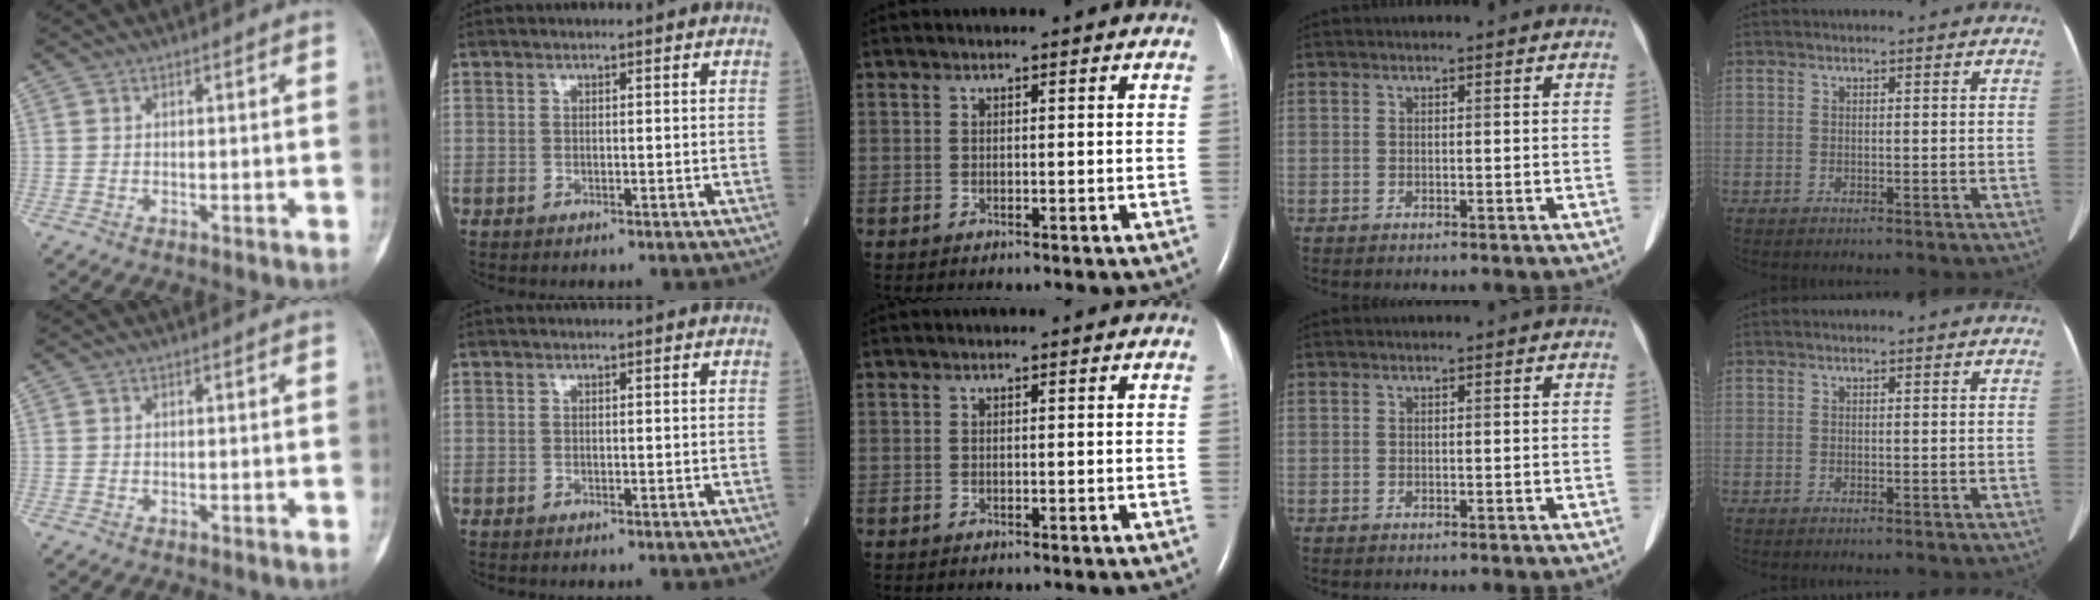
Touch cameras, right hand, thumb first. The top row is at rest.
{}